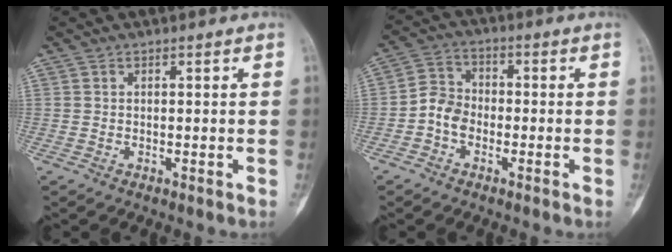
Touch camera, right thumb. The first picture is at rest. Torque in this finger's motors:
{"motor_torque": [0.87, 0.52, 0.68, -0.21, 0.17]}